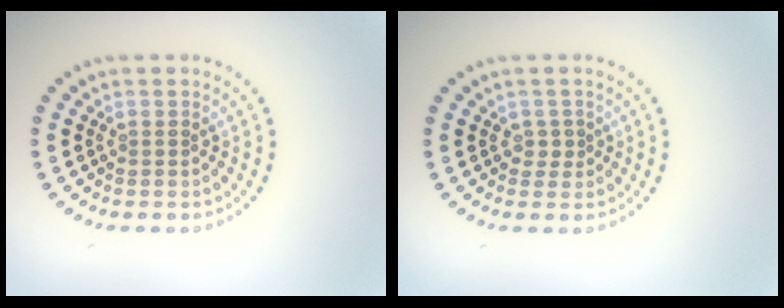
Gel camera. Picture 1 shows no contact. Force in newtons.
{"total": 1.1, "press": 0.9, "slide": 0.6}